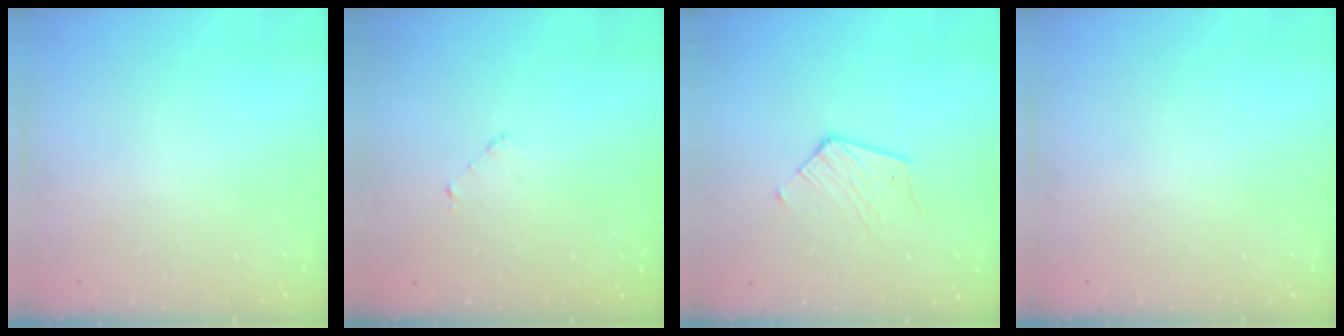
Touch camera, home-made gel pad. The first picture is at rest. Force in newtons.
{"total": 2.5, "press": 2.5, "slide": 0.2}
{"total": 8.0, "press": 8.0, "slide": 0.5}
{"total": 0.0}